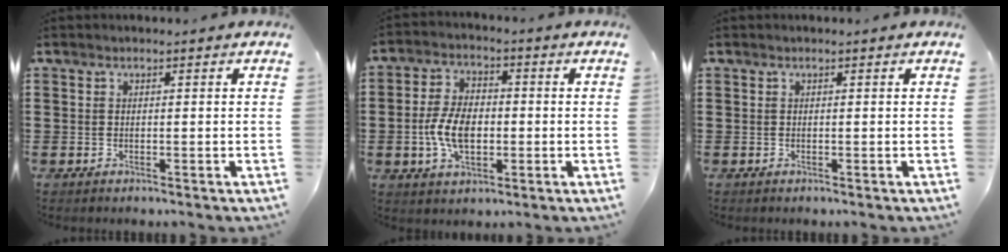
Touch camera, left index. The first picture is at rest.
{"total": 7.5, "force": [-1.2, 4.3, 6.0], "torque": [-0.134, 0.003, -0.026]}
{"total": 0.0}